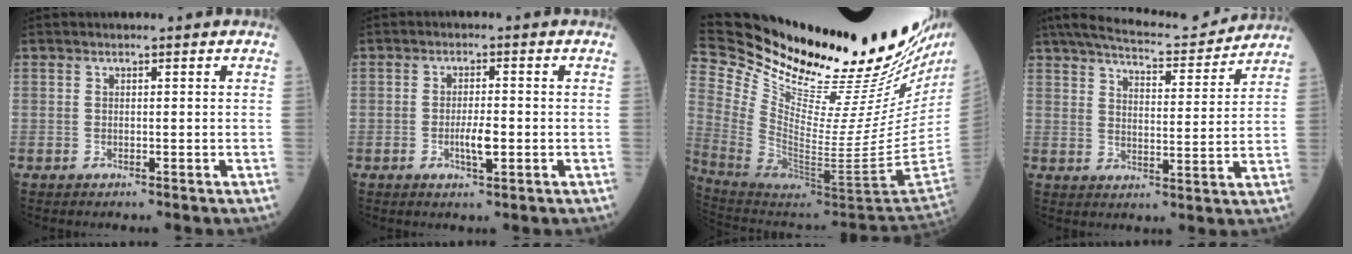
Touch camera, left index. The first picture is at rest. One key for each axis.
{"total": 3.1, "fx": -1.0, "fy": 0.5, "fz": 2.8, "tx": -0.053, "ty": -0.004, "tz": -0.017}
{"total": 35.0, "fx": 29.5, "fy": 1.9, "fz": 18.8, "tx": -0.307, "ty": -0.124, "tz": 0.430}
{"total": 15.5, "fx": 13.9, "fy": 3.0, "fz": 6.1, "tx": -0.098, "ty": 0.019, "tz": 0.198}